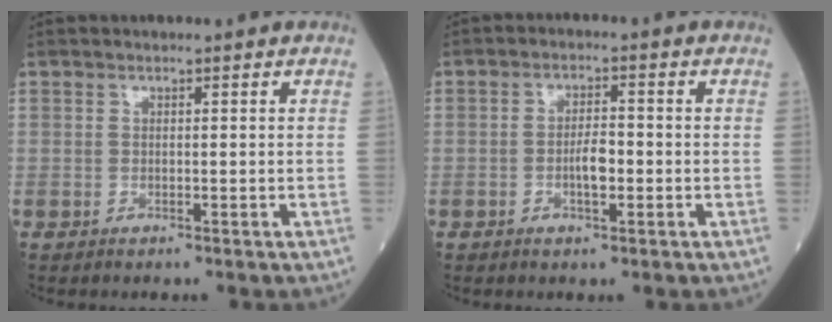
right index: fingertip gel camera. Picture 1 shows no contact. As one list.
[{"total": 3.7, "force": [-0.8, 1.1, 3.4], "torque": [-0.062, 0.002, -0.014]}]